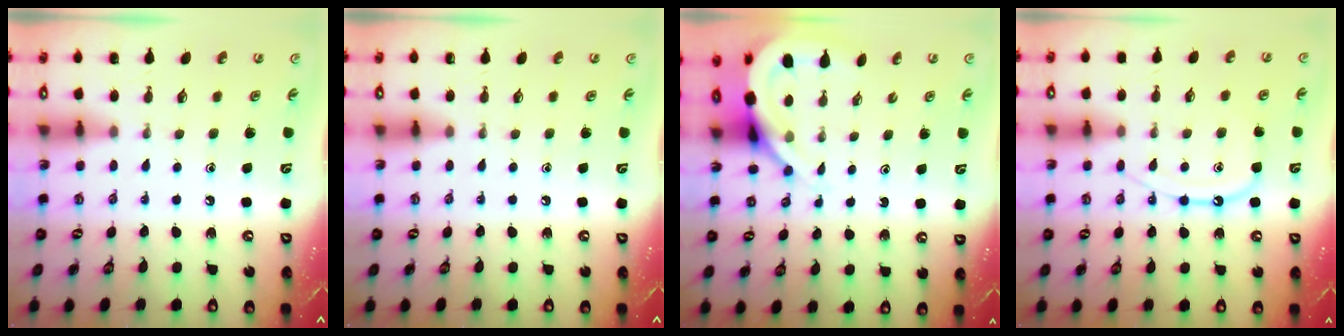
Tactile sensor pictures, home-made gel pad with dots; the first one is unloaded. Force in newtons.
{"total": 0.0}
{"total": 7.0, "press": 6.9, "slide": 0.6}
{"total": 11.7, "press": 11.6, "slide": 1.1}